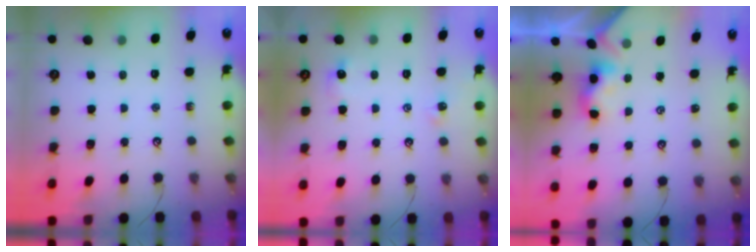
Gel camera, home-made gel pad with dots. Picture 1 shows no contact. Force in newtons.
{"total": 2.2, "press": 2.1, "slide": 0.6}
{"total": 0.0}